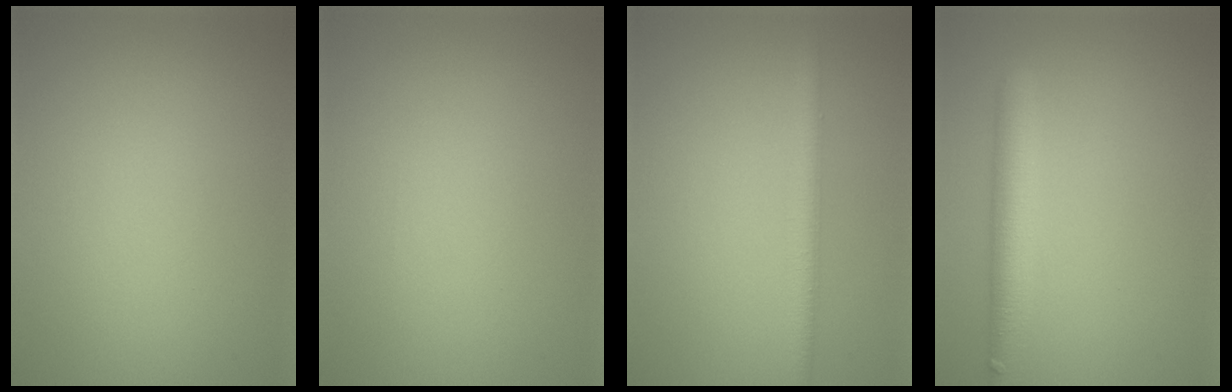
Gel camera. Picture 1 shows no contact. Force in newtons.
{"total": 0.0}
{"total": 2.4, "press": 2.4, "slide": 0.2}
{"total": 3.8, "press": 3.8, "slide": 0.3}